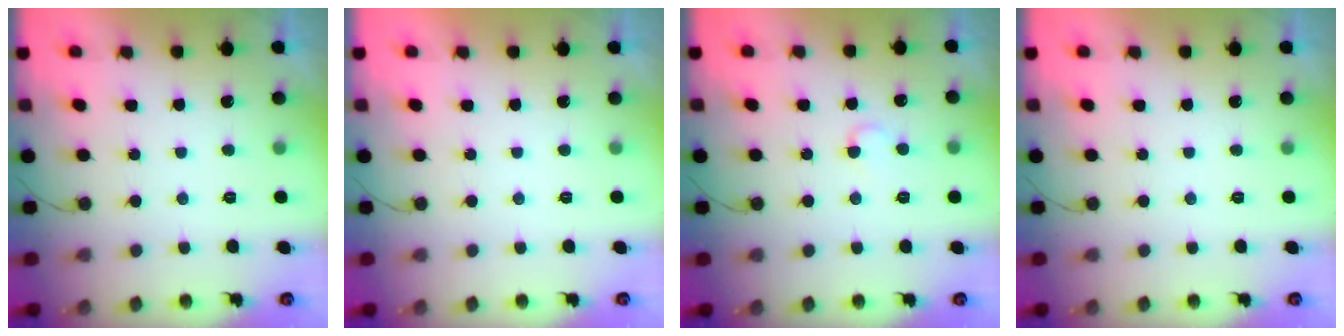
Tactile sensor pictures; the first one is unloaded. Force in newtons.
{"total": 1.7, "press": 1.7, "slide": 0.1}
{"total": 4.0, "press": 3.9, "slide": 0.4}
{"total": 0.0}